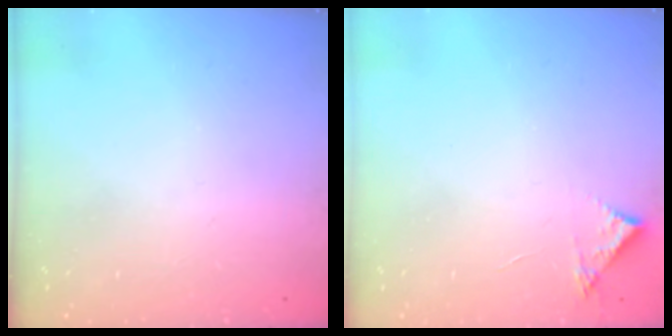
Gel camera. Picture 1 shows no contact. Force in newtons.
{"total": 3.6, "press": 3.6, "slide": 0.1}